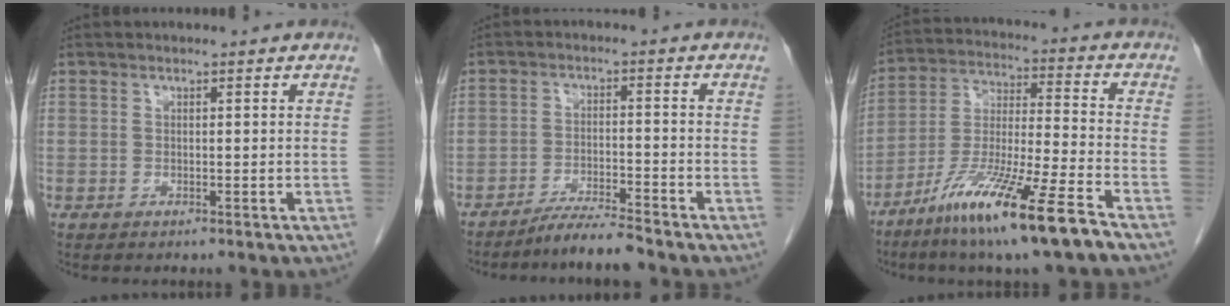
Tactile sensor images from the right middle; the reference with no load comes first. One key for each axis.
{"total": 4.9, "fx": -4.5, "fy": -0.7, "fz": 1.9, "tx": -0.030, "ty": -0.018, "tz": -0.083}
{"total": 16.1, "fx": -10.4, "fy": 0.0, "fz": 12.3, "tx": -0.250, "ty": -0.042, "tz": -0.193}